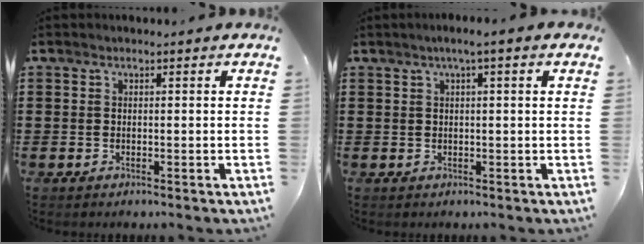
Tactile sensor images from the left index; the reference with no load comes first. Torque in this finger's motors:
{"motor_torque": [0.94, -1.20, 0.53, 0.11]}